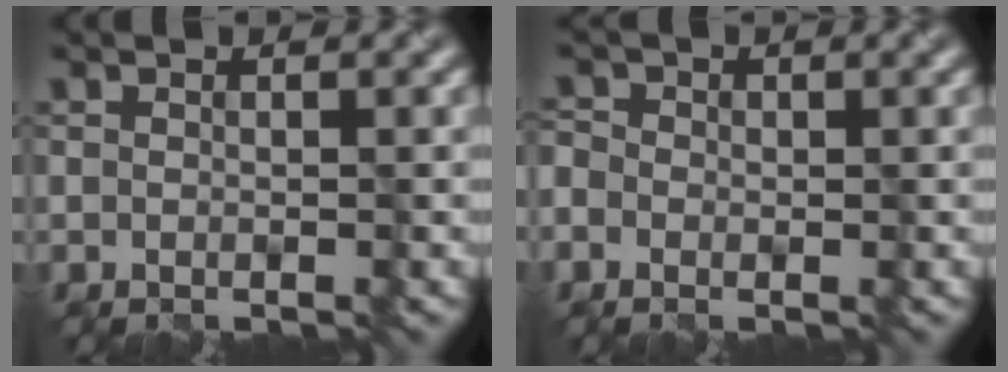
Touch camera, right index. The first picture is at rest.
{"total": 1.3, "force": [-0.8, 1.0, 0.2], "torque": [-0.014, 0.008, -0.012]}